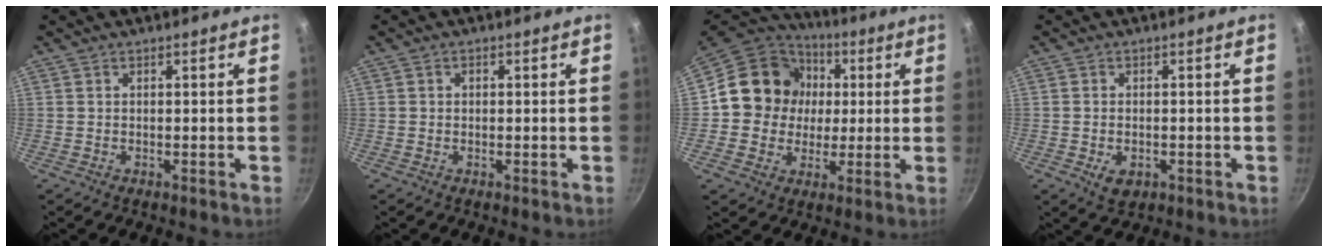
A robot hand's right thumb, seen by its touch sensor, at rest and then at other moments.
{"total": 0.8, "force": [0.0, 0.7, 0.3], "torque": [-0.004, 0.004, 0.000]}
{"total": 15.4, "force": [1.8, 14.0, 6.0], "torque": [-0.075, 0.016, 0.019]}
{"total": 3.8, "force": [-1.2, 2.6, 2.6], "torque": [-0.039, 0.000, -0.014]}